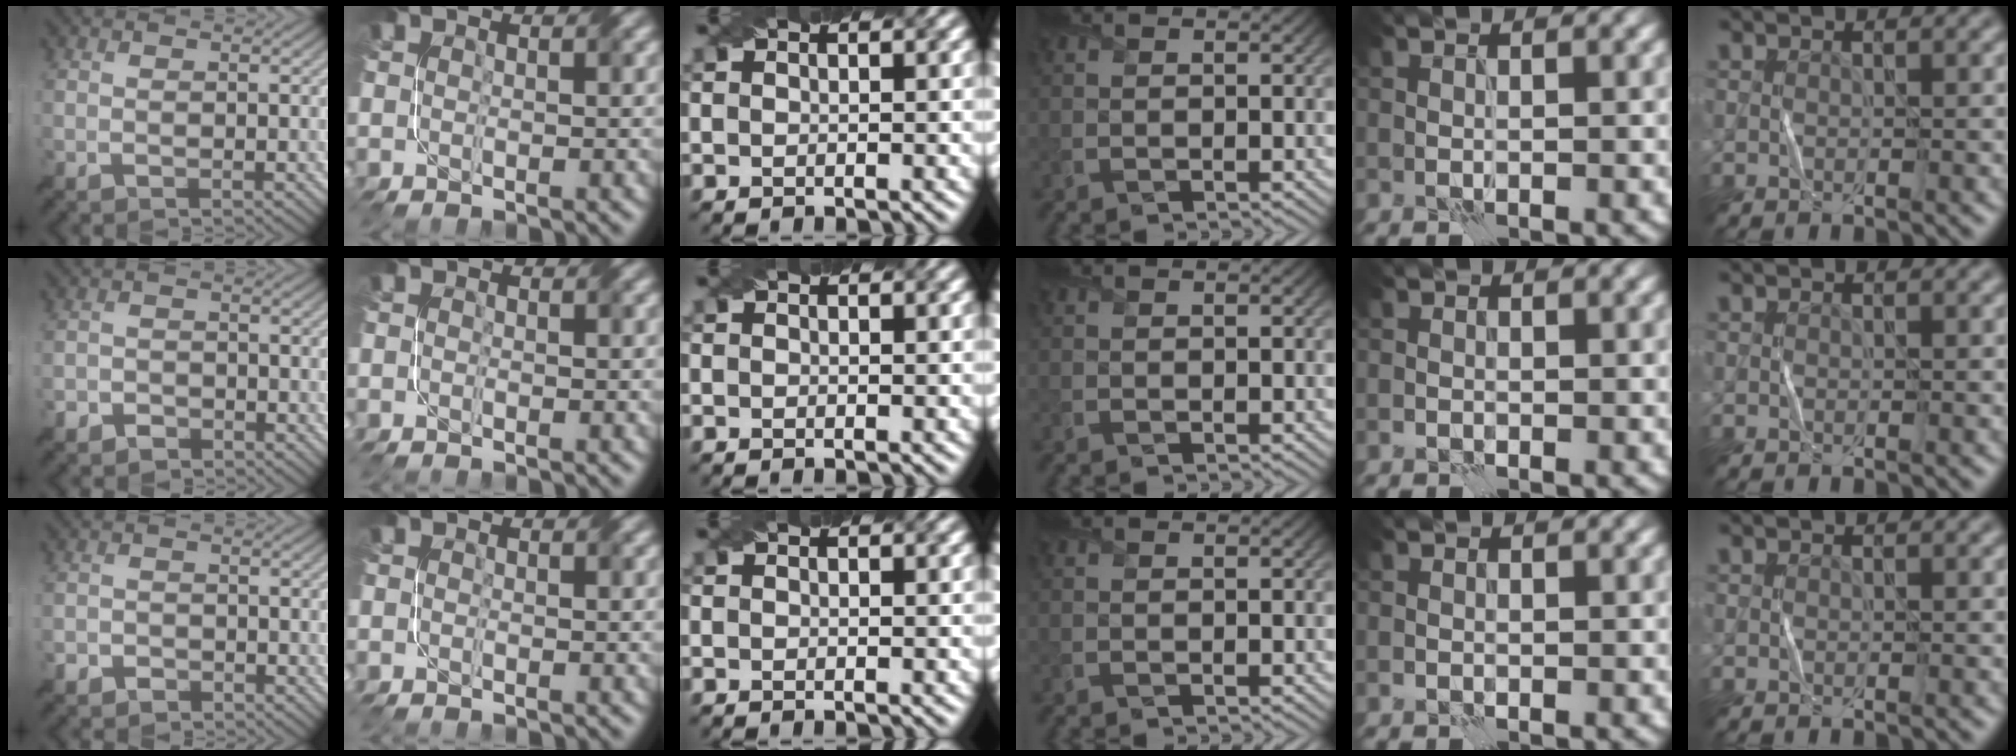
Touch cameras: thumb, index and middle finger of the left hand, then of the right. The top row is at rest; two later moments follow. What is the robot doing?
{"motion": "fold", "object": "bubble wrap"}